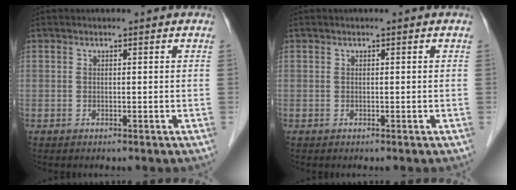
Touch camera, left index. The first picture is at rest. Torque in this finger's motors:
{"motor_torque": [0.00, 0.00, 0.00, 0.00]}